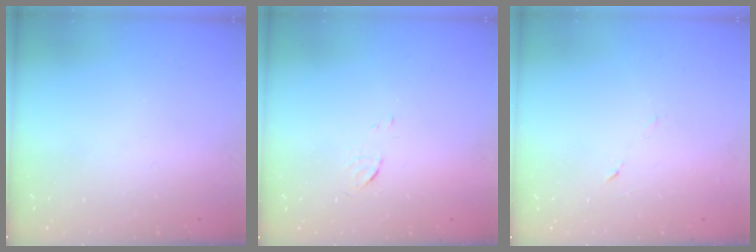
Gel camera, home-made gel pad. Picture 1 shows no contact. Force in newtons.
{"total": 3.3, "press": 3.3, "slide": 0.4}
{"total": 5.3, "press": 5.3, "slide": 0.6}